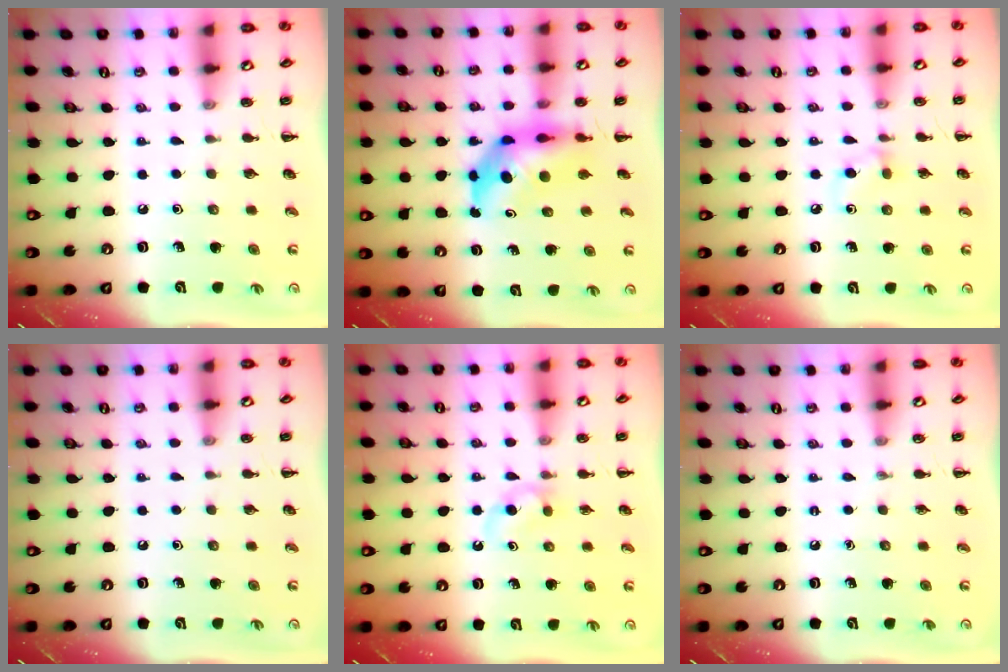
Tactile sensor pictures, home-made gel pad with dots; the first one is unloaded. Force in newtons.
{"total": 5.4, "press": 5.2, "slide": 1.6}
{"total": 5.8, "press": 5.6, "slide": 1.6}
{"total": 0.0}
{"total": 3.7, "press": 3.5, "slide": 1.1}
{"total": 0.0}